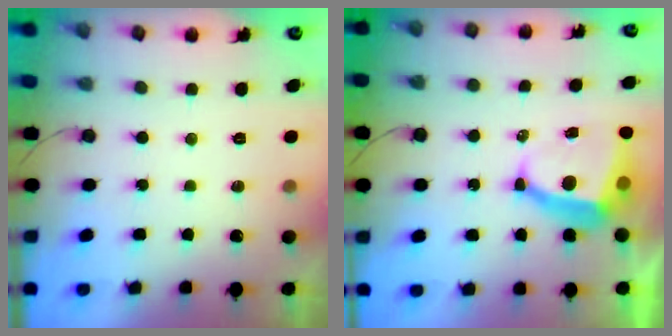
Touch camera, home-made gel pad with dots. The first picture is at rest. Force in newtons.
{"total": 7.9, "press": 7.8, "slide": 0.9}